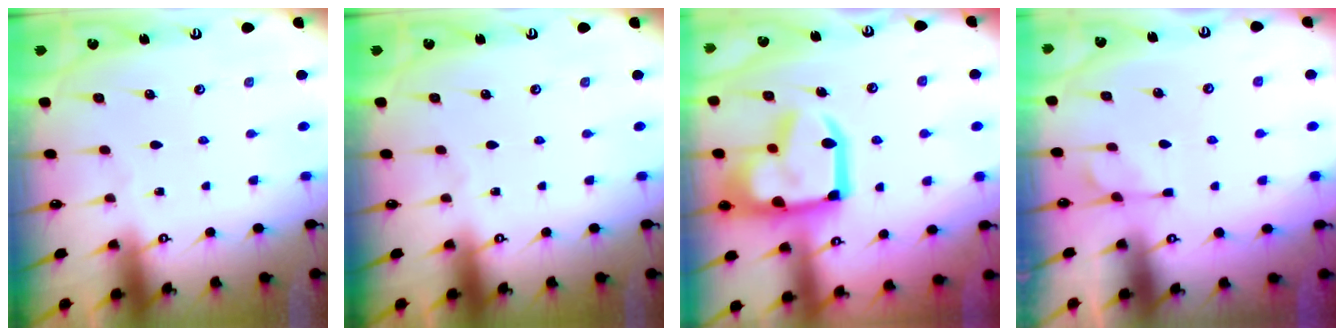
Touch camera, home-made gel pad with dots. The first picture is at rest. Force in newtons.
{"total": 0.0}
{"total": 20.2, "press": 20.1, "slide": 2.3}
{"total": 5.7, "press": 5.5, "slide": 1.5}